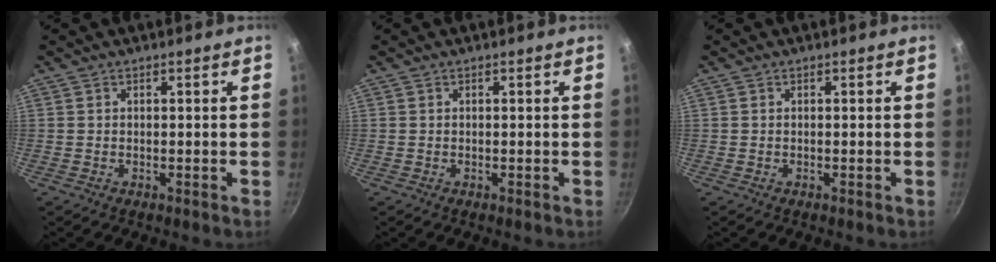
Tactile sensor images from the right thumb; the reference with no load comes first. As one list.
[{"total": 0.0}, {"total": 0.0}]